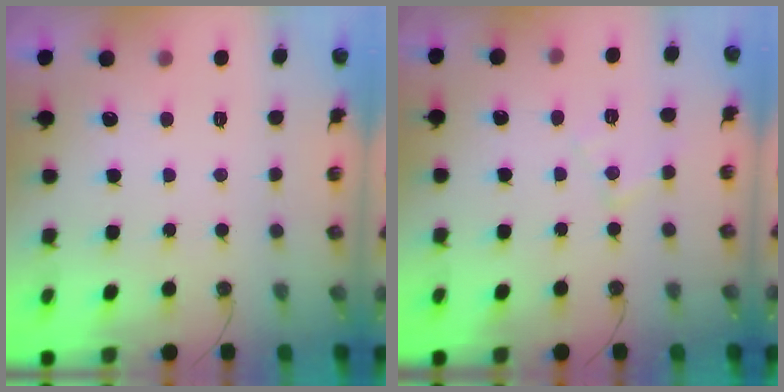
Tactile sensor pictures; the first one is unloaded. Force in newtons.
{"total": 6.9, "press": 6.9, "slide": 0.5}